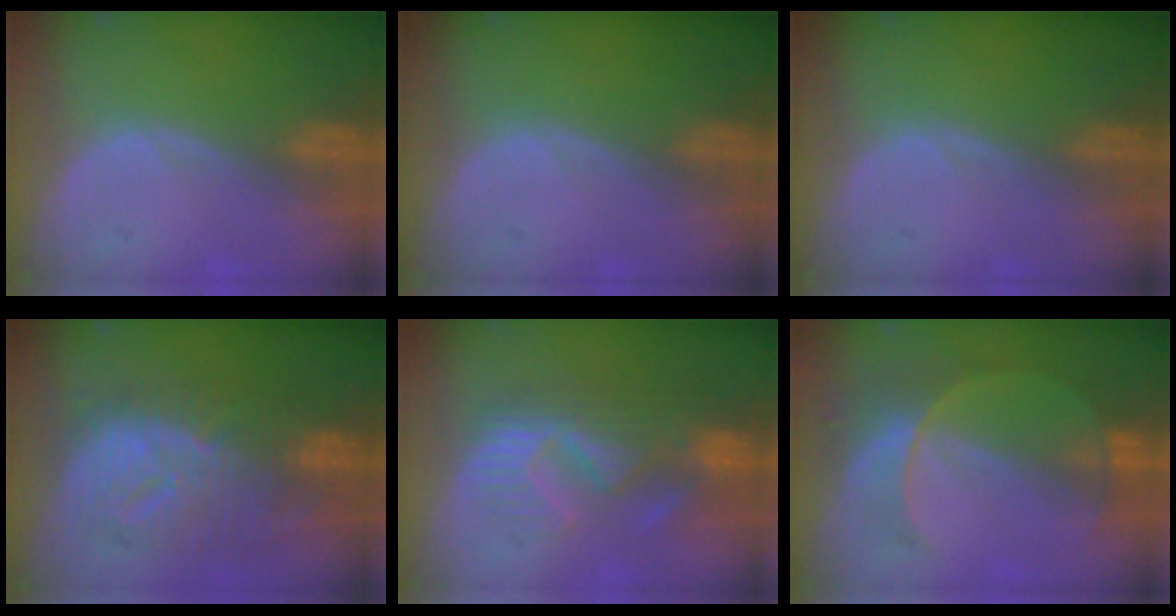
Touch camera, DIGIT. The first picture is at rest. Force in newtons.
{"total": 0.0}
{"total": 0.0}
{"total": 12.3, "press": 12.2, "slide": 1.3}
{"total": 11.0, "press": 9.6, "slide": 5.2}
{"total": 7.6, "press": 6.8, "slide": 3.5}